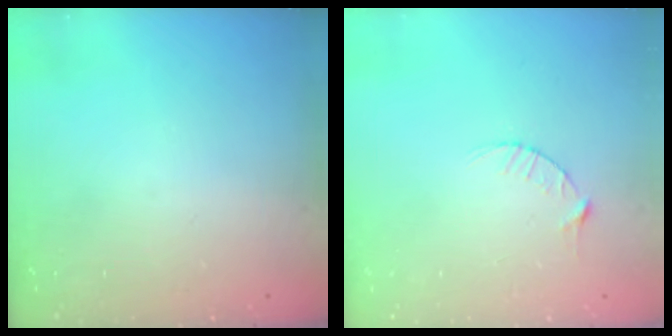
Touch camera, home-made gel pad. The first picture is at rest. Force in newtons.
{"total": 2.9, "press": 2.9, "slide": 0.4}